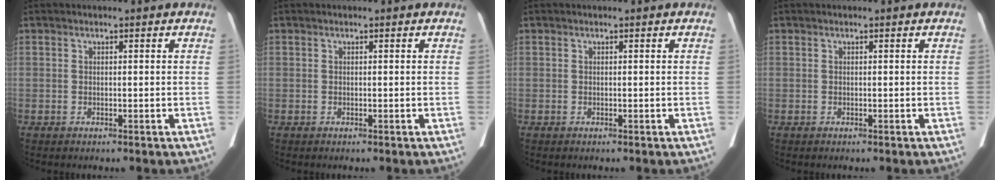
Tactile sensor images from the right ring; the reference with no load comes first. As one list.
[{"total": 0.0}, {"total": 0.0}, {"total": 0.0}]